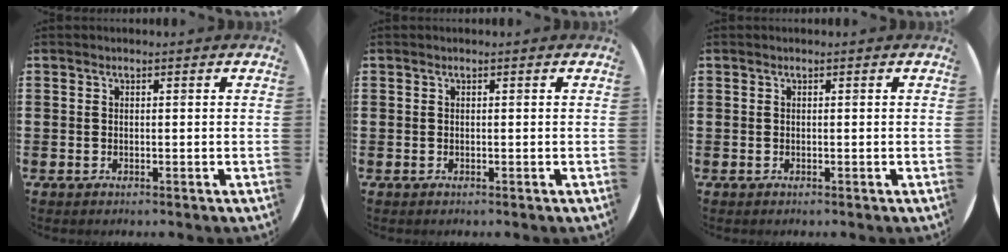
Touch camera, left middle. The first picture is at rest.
{"total": 0.0}
{"total": 0.0}